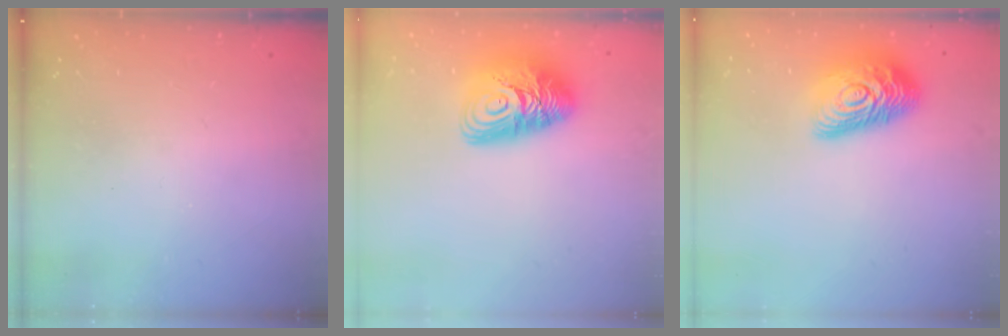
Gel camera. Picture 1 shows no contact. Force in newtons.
{"total": 14.3, "press": 14.2, "slide": 1.1}
{"total": 16.0, "press": 15.9, "slide": 1.0}